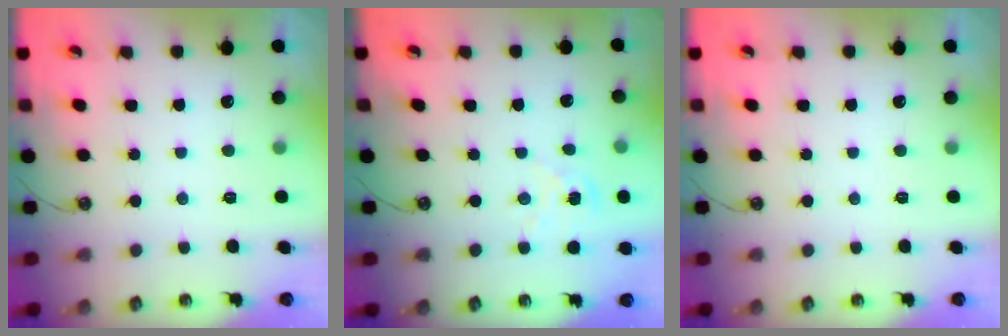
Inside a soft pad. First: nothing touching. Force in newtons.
{"total": 1.6, "press": 1.6, "slide": 0.2}
{"total": 0.0}